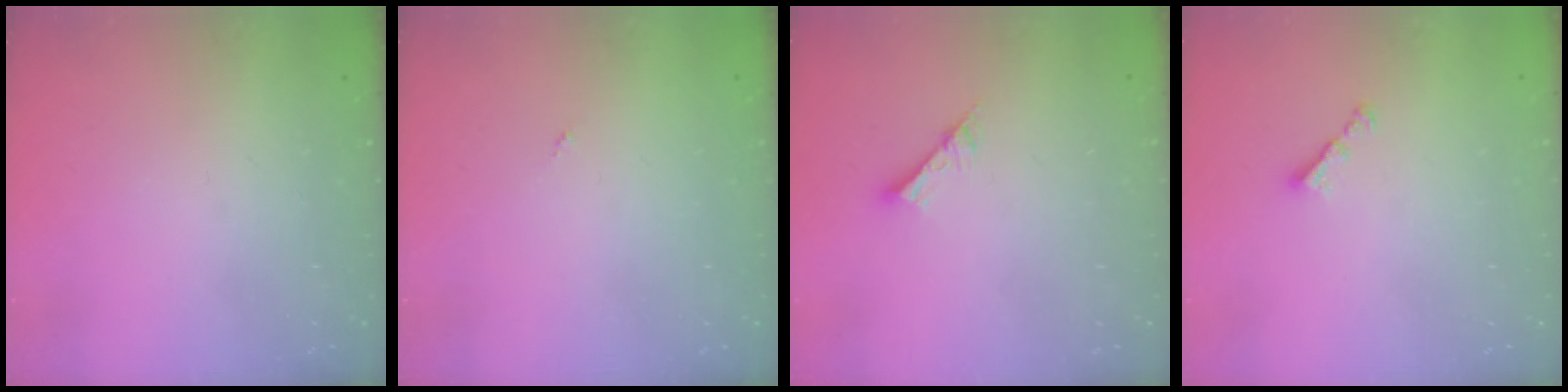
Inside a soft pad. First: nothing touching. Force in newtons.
{"total": 0.0}
{"total": 7.9, "press": 7.8, "slide": 0.8}
{"total": 2.9, "press": 2.8, "slide": 0.6}